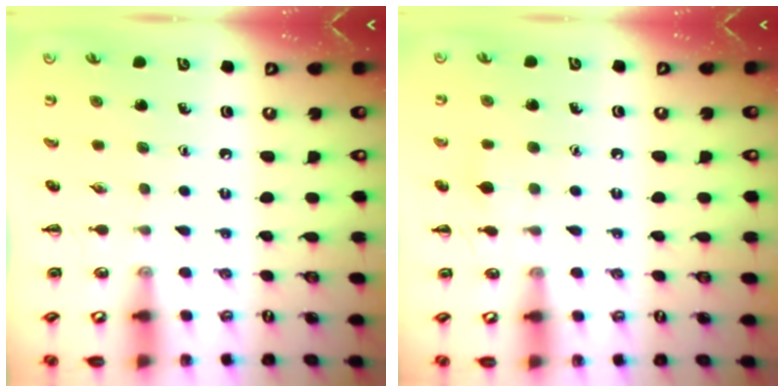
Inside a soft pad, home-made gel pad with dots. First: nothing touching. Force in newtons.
{"total": 6.1, "press": 5.8, "slide": 2.0}